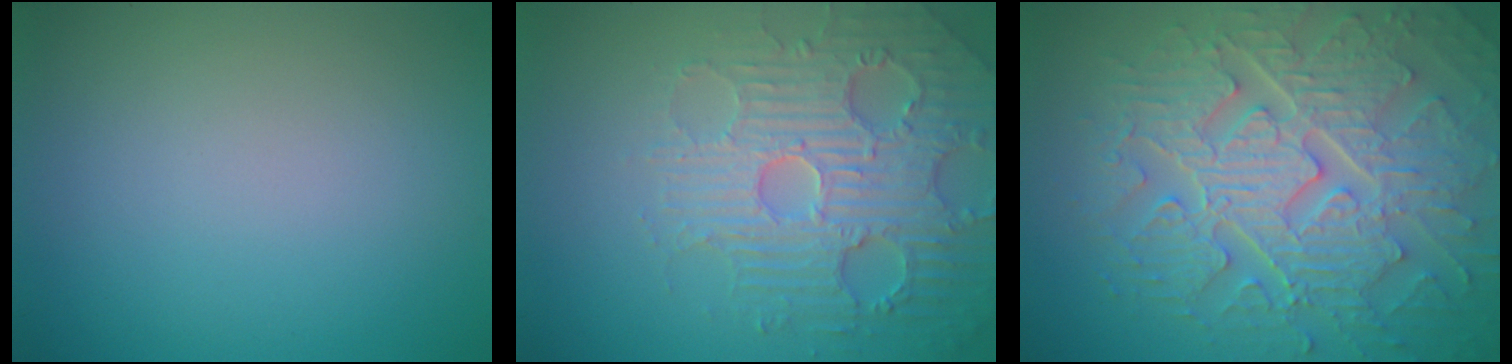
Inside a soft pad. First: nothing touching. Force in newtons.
{"total": 5.0, "press": 4.9, "slide": 1.2}
{"total": 9.2, "press": 6.8, "slide": 6.2}